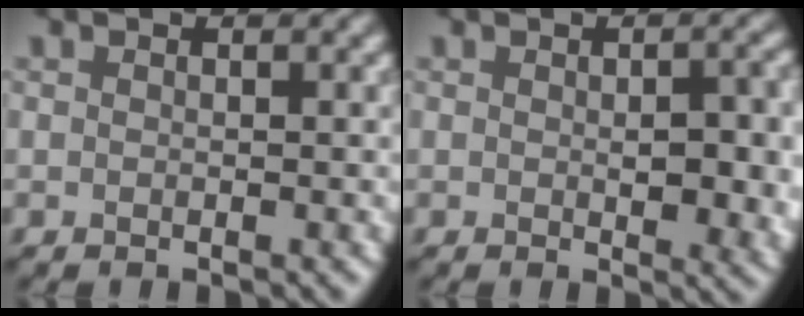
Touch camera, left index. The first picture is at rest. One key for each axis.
{"total": 5.1, "fx": -0.1, "fy": 2.2, "fz": 4.6, "tx": -0.058, "ty": -0.009, "tz": 0.004}